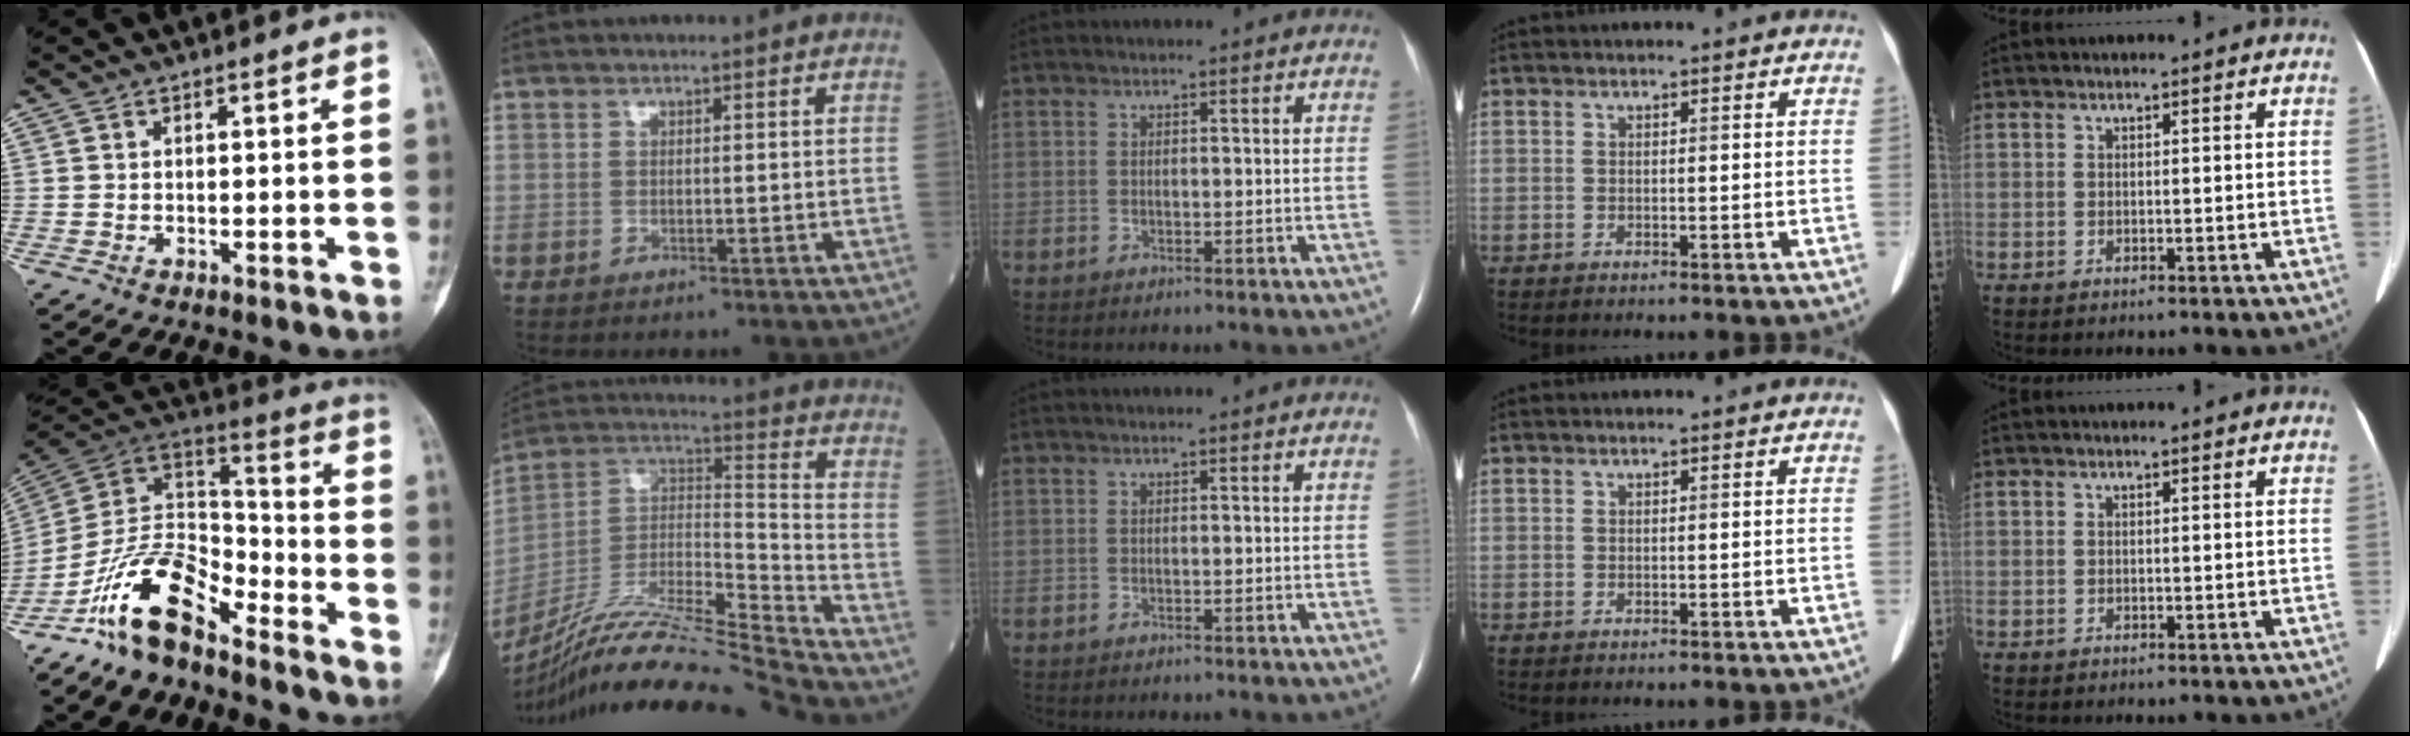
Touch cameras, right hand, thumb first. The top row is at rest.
{"thumb": {"total": 15.6, "force": [-10.7, 6.7, 9.2], "torque": [-0.149, 0.098, -0.206]}, "index": {"total": 21.5, "force": [-19.3, -1.8, 9.3], "torque": [-0.201, -0.001, -0.347]}}